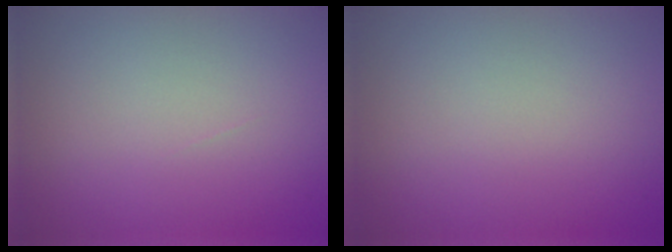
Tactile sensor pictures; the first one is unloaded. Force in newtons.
{"total": 0.0}